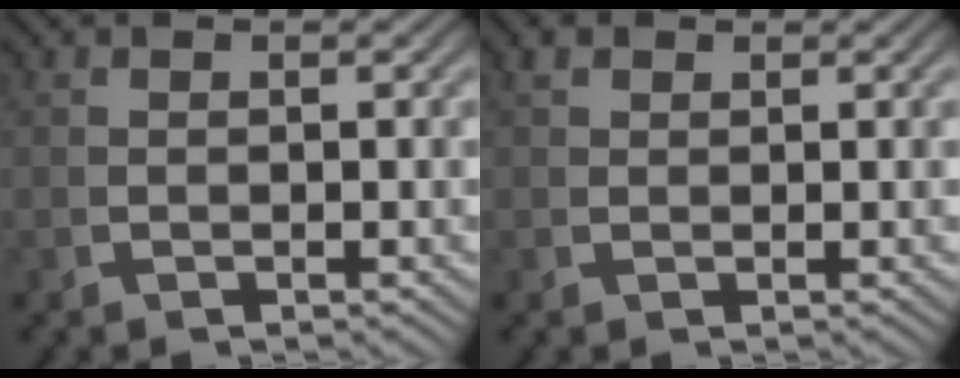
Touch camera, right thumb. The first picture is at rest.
{"total": 1.5, "force": [1.2, 0.8, 0.4], "torque": [-0.007, -0.002, 0.024]}